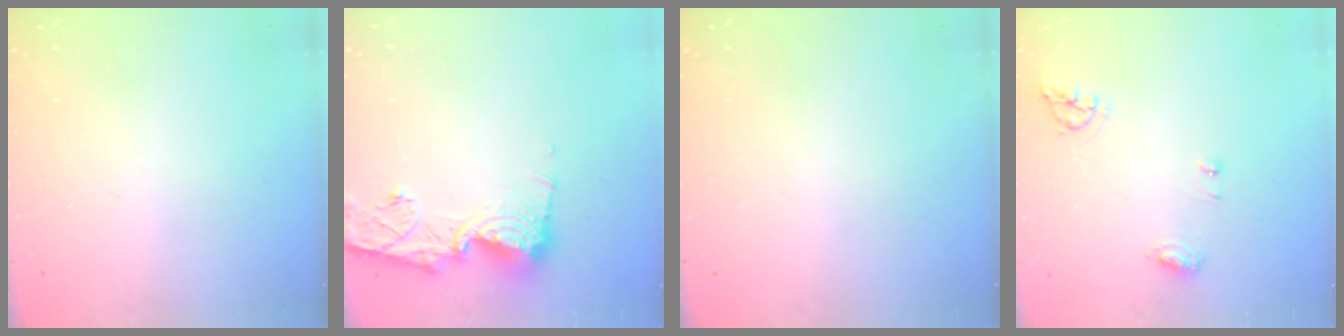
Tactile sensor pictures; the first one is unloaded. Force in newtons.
{"total": 11.2, "press": 11.2, "slide": 1.3}
{"total": 0.0}
{"total": 6.6, "press": 6.5, "slide": 0.6}